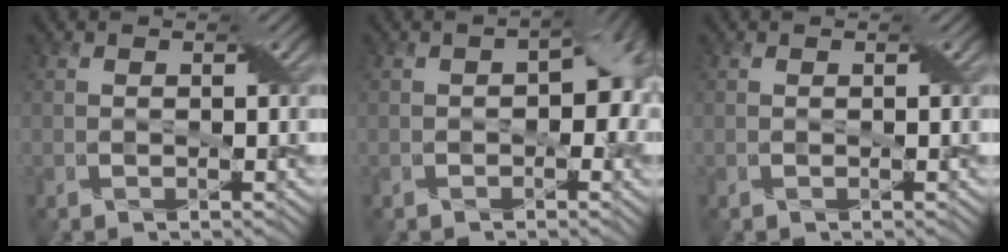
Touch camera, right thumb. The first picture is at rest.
{"total": 5.6, "force": [-0.3, 3.4, 4.4], "torque": [-0.053, -0.005, -0.004]}
{"total": 0.0}